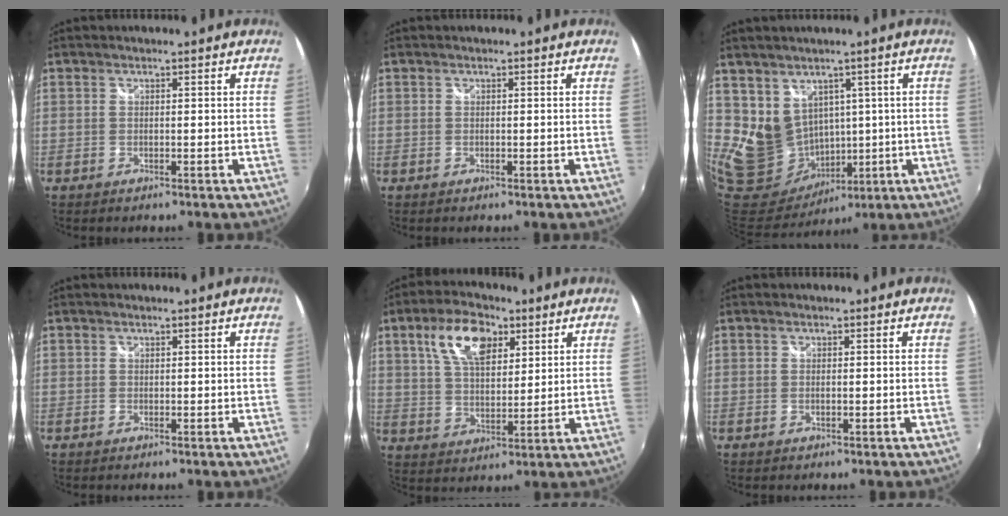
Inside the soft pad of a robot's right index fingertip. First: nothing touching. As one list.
[{"total": 0.0}, {"total": 10.3, "force": [3.1, 9.2, 3.4], "torque": [-0.076, 0.004, 0.087]}, {"total": 0.0}, {"total": 11.2, "force": [5.3, 5.7, 7.9], "torque": [-0.147, 0.019, 0.096]}, {"total": 0.6, "force": [0.0, 0.1, 0.6], "torque": [-0.014, 0.001, -0.002]}]